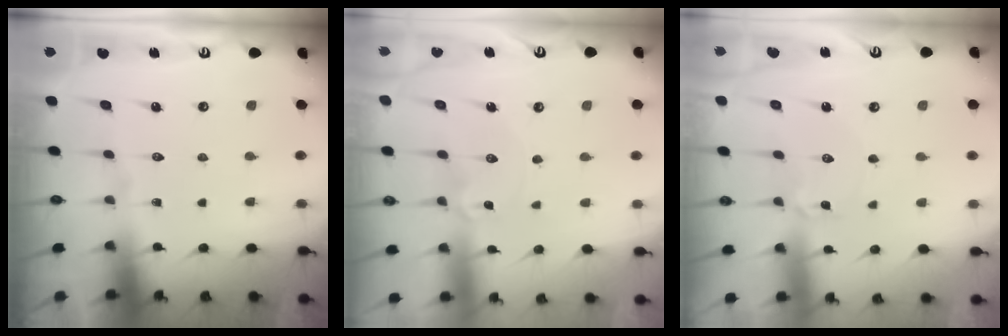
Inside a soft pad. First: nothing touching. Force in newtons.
{"total": 1.2, "press": 1.2, "slide": 0.1}
{"total": 2.3, "press": 2.3, "slide": 0.2}